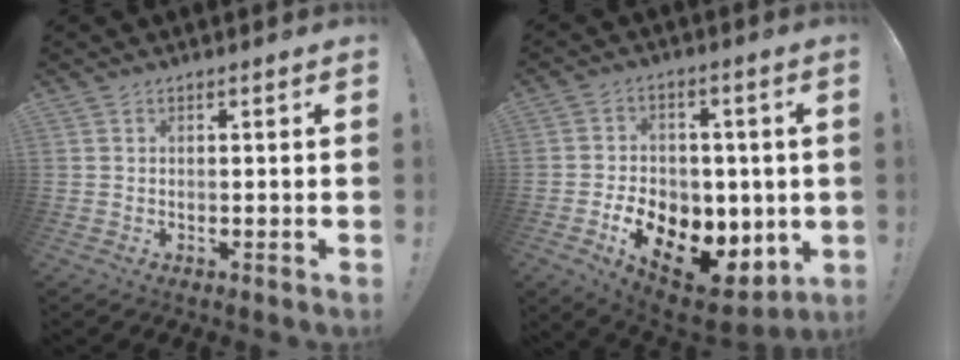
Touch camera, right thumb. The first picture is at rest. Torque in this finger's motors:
{"motor_torque": [0.19, 0.96, 1.28, -1.05, 0.13]}